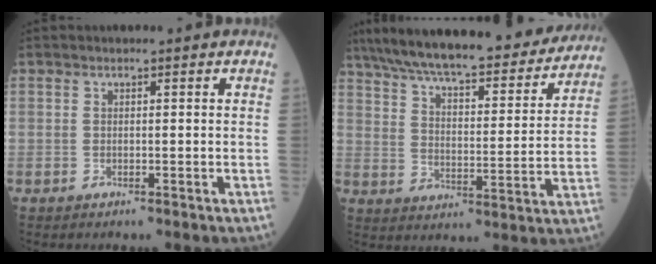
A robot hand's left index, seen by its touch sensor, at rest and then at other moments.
{"total": 28.1, "force": [24.3, 5.7, 12.8], "torque": [-0.219, -0.013, 0.325]}